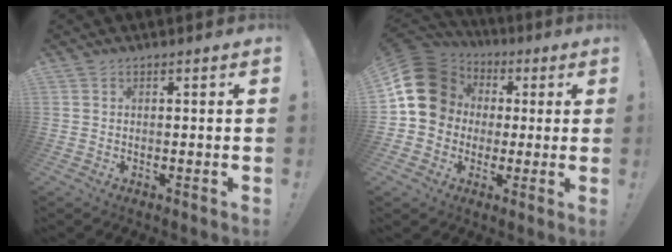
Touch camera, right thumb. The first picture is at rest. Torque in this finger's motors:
{"motor_torque": [0.07, 0.66, 0.45, 0.60, 0.05]}